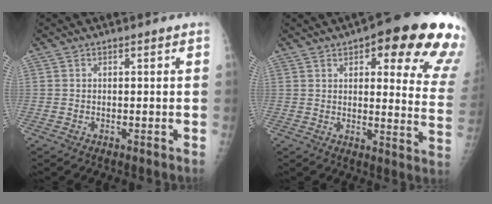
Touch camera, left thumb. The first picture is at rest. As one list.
[{"total": 22.5, "force": [12.8, 6.6, 17.3], "torque": [-0.169, -0.043, 0.141]}]